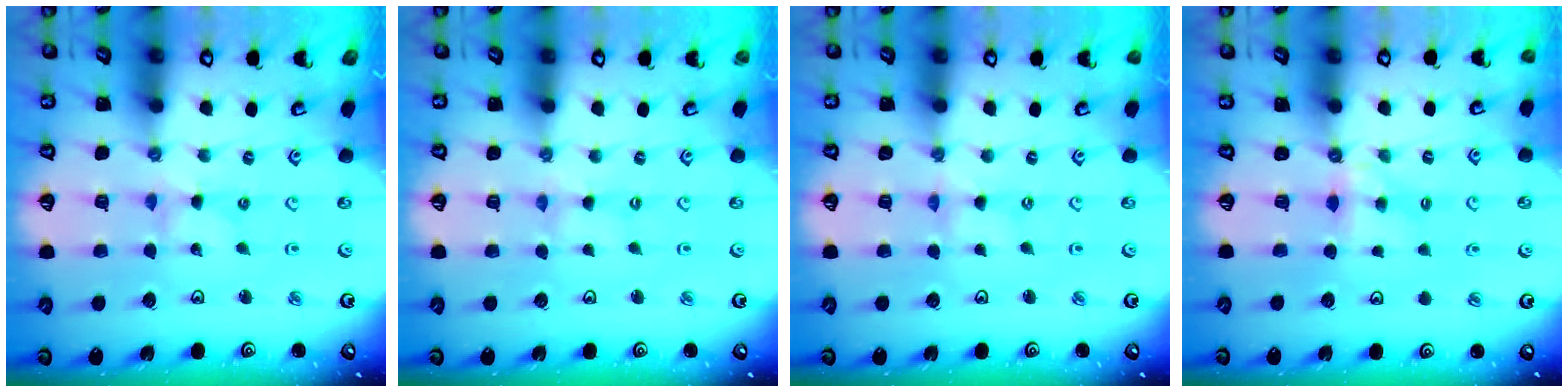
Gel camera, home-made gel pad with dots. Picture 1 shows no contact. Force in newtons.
{"total": 0.0}
{"total": 0.0}
{"total": 4.6, "press": 4.5, "slide": 0.7}